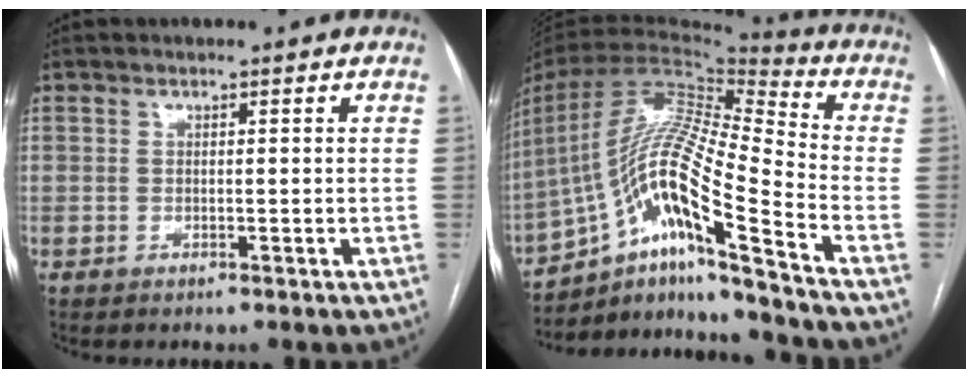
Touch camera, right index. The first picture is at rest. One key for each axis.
{"total": 20.3, "fx": -11.8, "fy": 0.9, "fz": 16.5, "tx": -0.334, "ty": 0.001, "tz": -0.214}